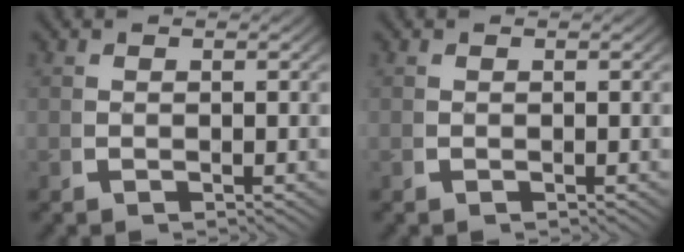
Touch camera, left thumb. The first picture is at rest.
{"total": 0.0}